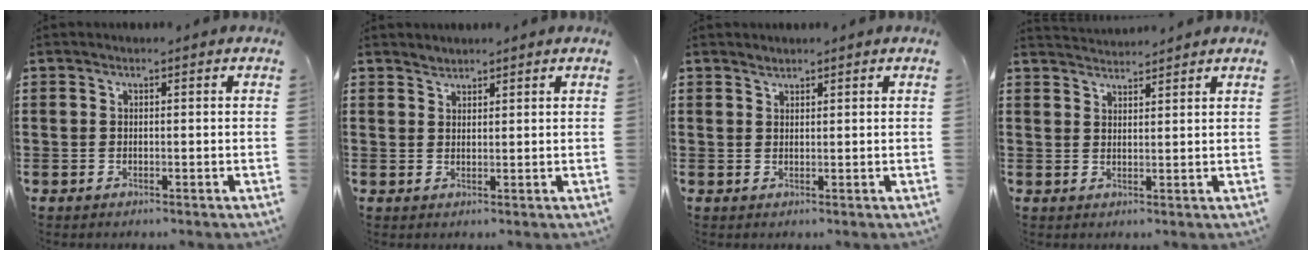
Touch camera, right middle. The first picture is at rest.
{"total": 1.4, "force": [1.3, 0.1, -0.3], "torque": [0.002, 0.001, 0.028]}
{"total": 1.1, "force": [1.1, 0.1, 0.0], "torque": [-0.002, 0.000, 0.022]}
{"total": 2.5, "force": [2.5, -0.3, -0.2], "torque": [-0.002, -0.005, 0.047]}